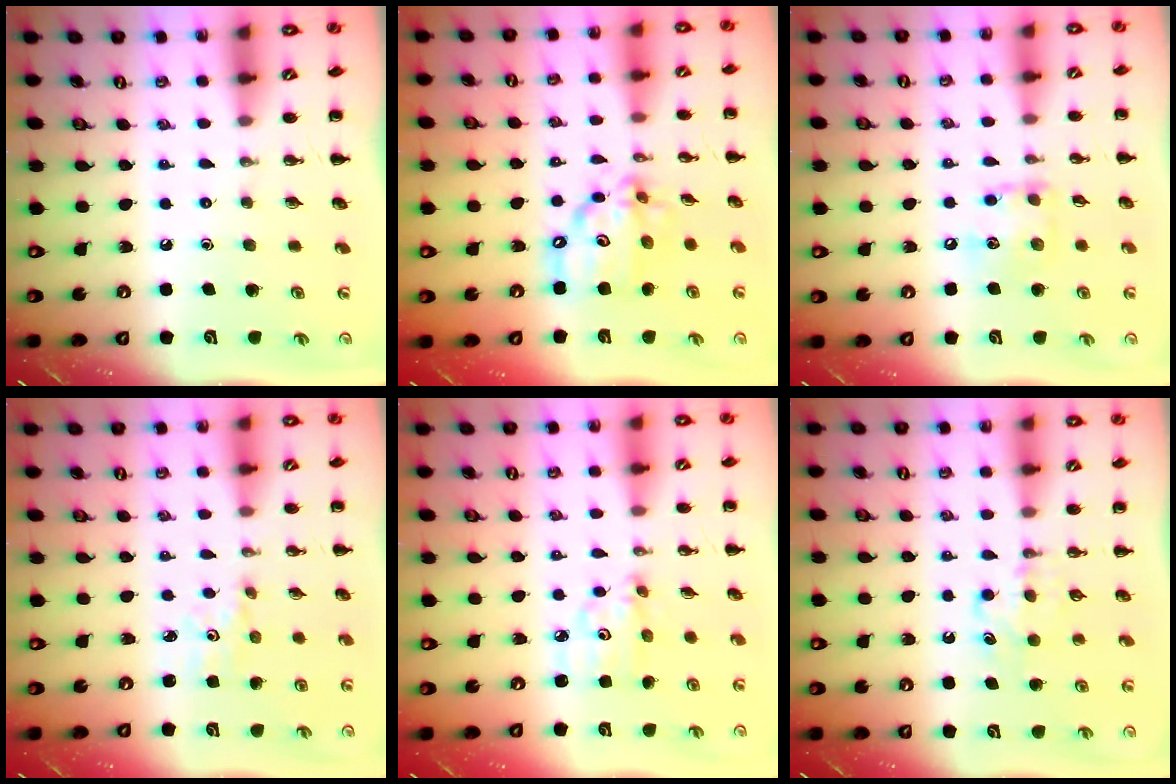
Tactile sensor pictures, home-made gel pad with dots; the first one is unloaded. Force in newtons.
{"total": 13.3, "press": 12.9, "slide": 3.4}
{"total": 10.1, "press": 10.1, "slide": 0.8}
{"total": 2.4, "press": 2.3, "slide": 0.7}
{"total": 4.8, "press": 4.8, "slide": 0.3}
{"total": 6.7, "press": 6.5, "slide": 1.7}